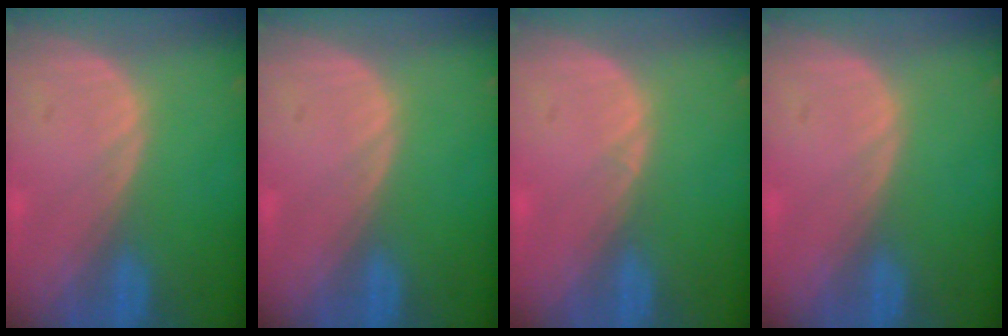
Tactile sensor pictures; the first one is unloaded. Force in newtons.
{"total": 0.0}
{"total": 0.5, "press": 0.4, "slide": 0.4}
{"total": 0.0}